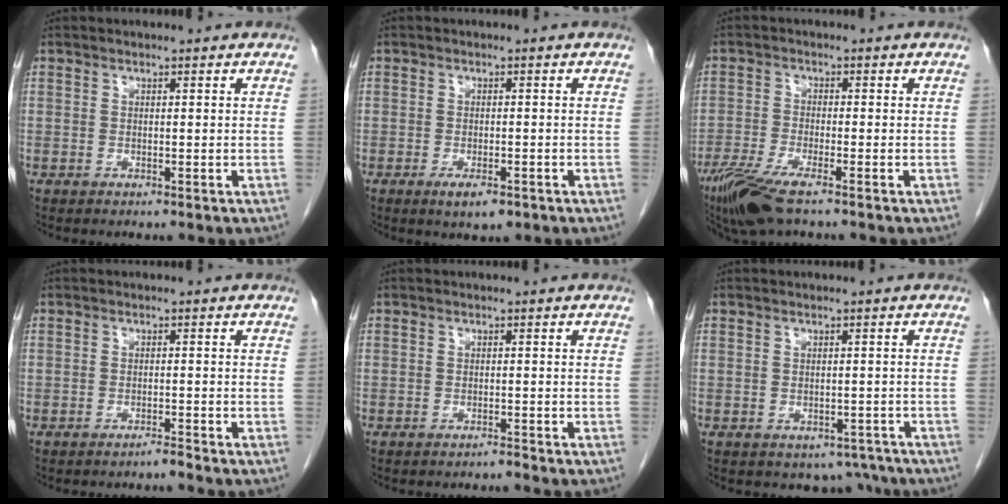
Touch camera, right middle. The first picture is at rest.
{"total": 3.6, "force": [-2.0, 1.2, 2.7], "torque": [-0.044, -0.003, -0.026]}
{"total": 7.9, "force": [-5.7, 1.0, 5.4], "torque": [-0.106, -0.022, -0.104]}
{"total": 1.0, "force": [-0.9, -0.2, 0.3], "torque": [-0.002, -0.001, -0.015]}
{"total": 0.6, "force": [-0.6, -0.1, 0.1], "torque": [-0.004, -0.002, -0.010]}
{"total": 3.2, "force": [-2.3, 2.1, 0.9], "torque": [0.001, 0.006, -0.024]}